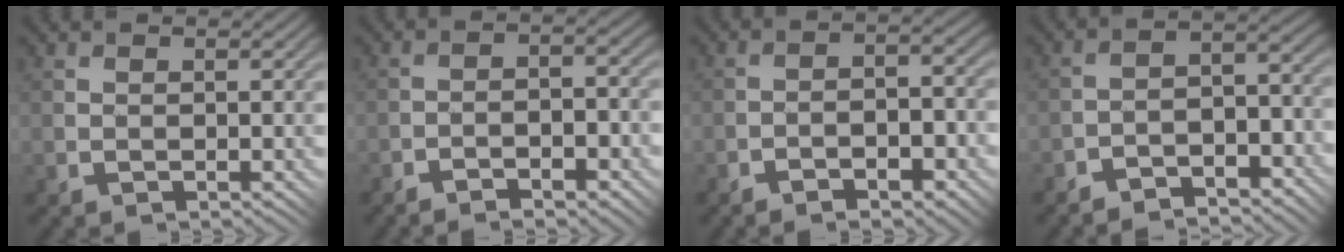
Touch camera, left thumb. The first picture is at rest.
{"total": 6.4, "force": [-4.2, 1.9, 4.4], "torque": [-0.064, 0.007, -0.066]}
{"total": 6.5, "force": [-3.7, 2.2, 4.8], "torque": [-0.075, 0.001, -0.058]}
{"total": 4.7, "force": [-4.1, 1.2, 2.0], "torque": [-0.019, 0.009, -0.084]}